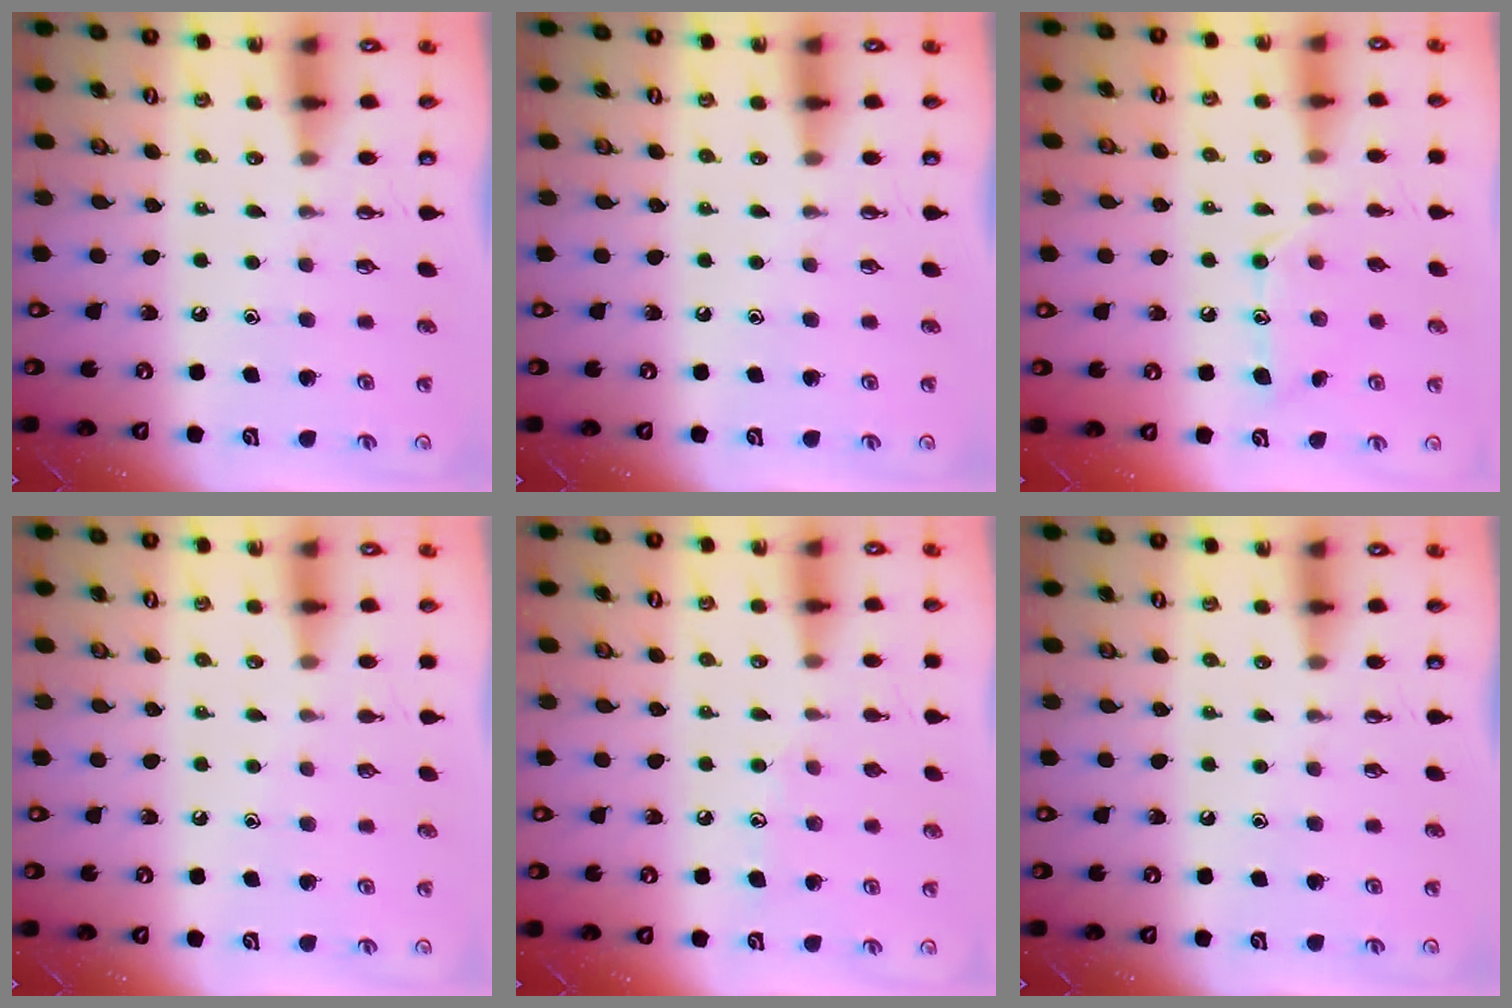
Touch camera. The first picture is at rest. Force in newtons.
{"total": 0.0}
{"total": 11.7, "press": 11.7, "slide": 0.1}
{"total": 2.6, "press": 2.5, "slide": 0.3}
{"total": 6.2, "press": 6.2, "slide": 0.4}
{"total": 0.0}